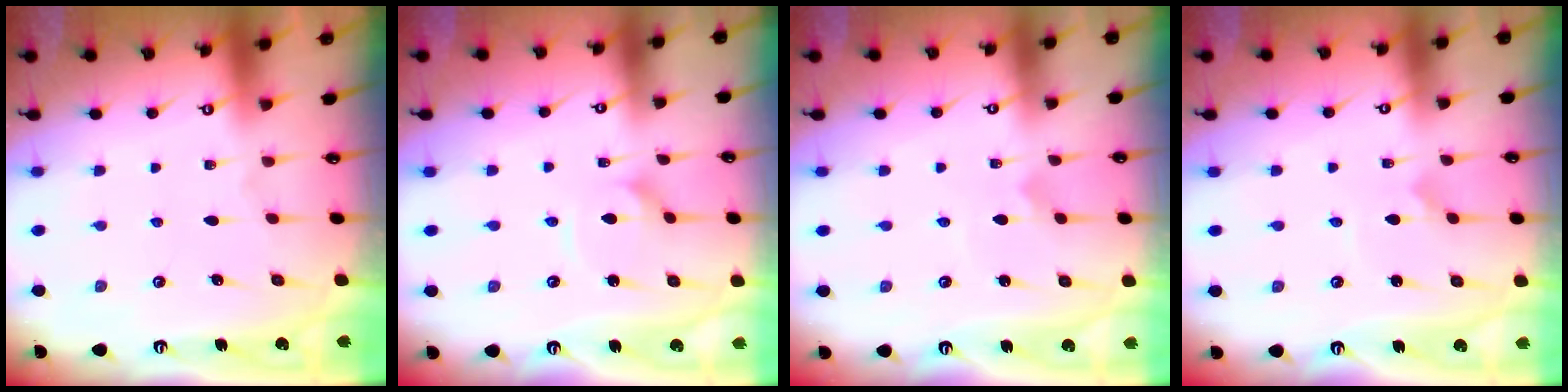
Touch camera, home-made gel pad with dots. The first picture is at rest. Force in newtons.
{"total": 2.0, "press": 2.0, "slide": 0.3}
{"total": 1.7, "press": 1.7, "slide": 0.1}
{"total": 2.3, "press": 2.3, "slide": 0.2}